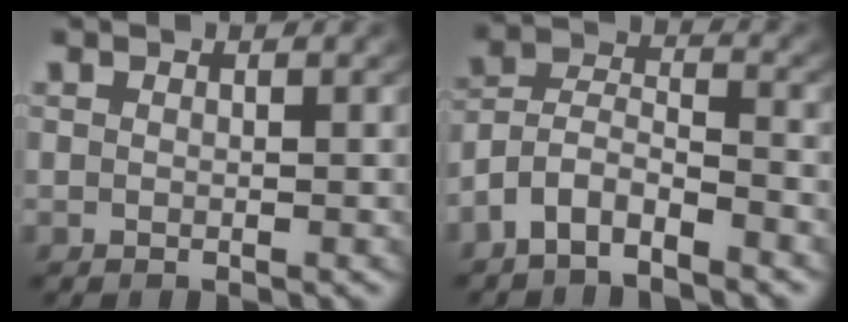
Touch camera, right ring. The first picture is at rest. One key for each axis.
{"total": 6.8, "fx": -3.1, "fy": 5.6, "fz": 2.3, "tx": -0.067, "ty": -0.023, "tz": -0.064}